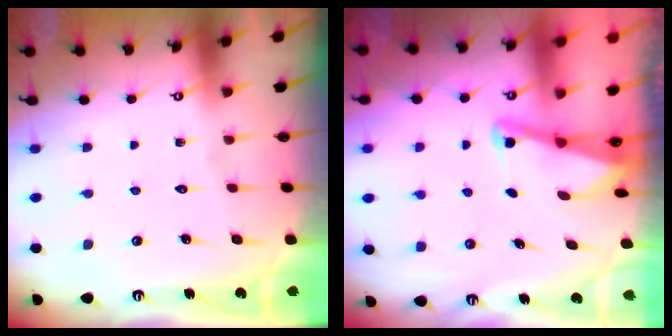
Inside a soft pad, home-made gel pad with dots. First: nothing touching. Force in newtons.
{"total": 2.1, "press": 2.0, "slide": 0.4}